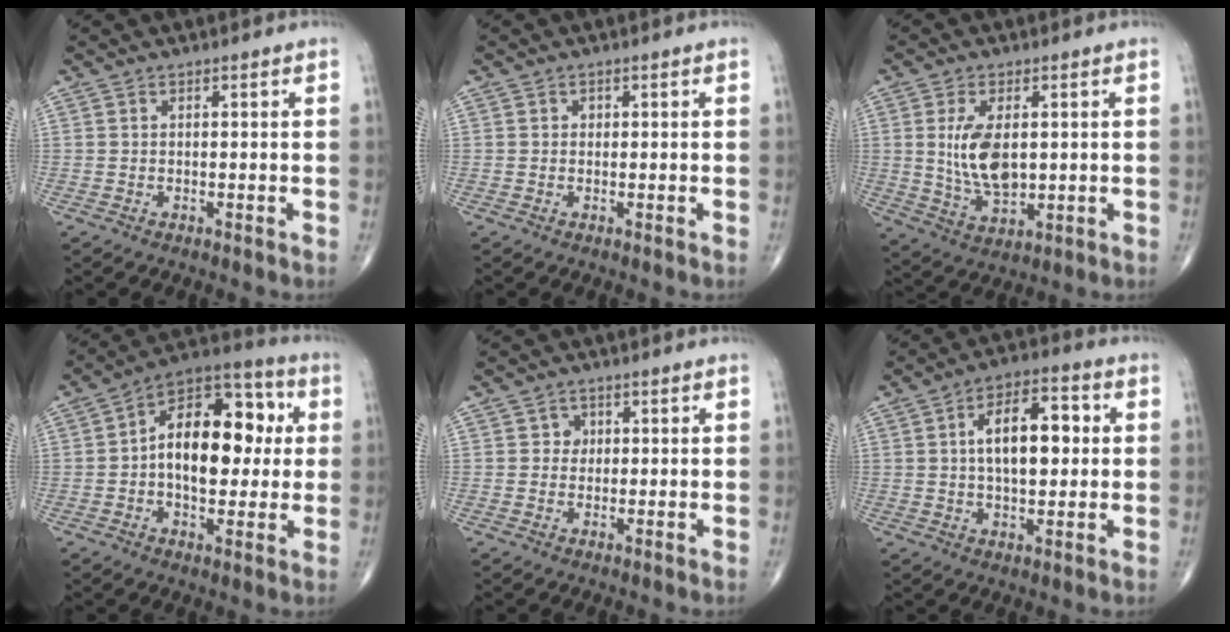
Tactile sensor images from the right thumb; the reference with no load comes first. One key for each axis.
{"total": 0.7, "fx": 0.1, "fy": 0.6, "fz": 0.2, "tx": 0.003, "ty": 0.002, "tz": 0.001}
{"total": 9.9, "fx": 1.1, "fy": 5.2, "fz": 8.3, "tx": -0.151, "ty": -0.016, "tz": 0.032}
{"total": 18.0, "fx": 1.4, "fy": 10.5, "fz": 14.5, "tx": -0.185, "ty": 0.031, "tz": 0.012}
{"total": 2.1, "fx": 0.4, "fy": 1.9, "fz": 0.6, "tx": 0.006, "ty": 0.003, "tz": 0.001}
{"total": 12.3, "fx": 1.7, "fy": 6.2, "fz": 10.4, "tx": -0.147, "ty": 0.016, "tz": 0.022}